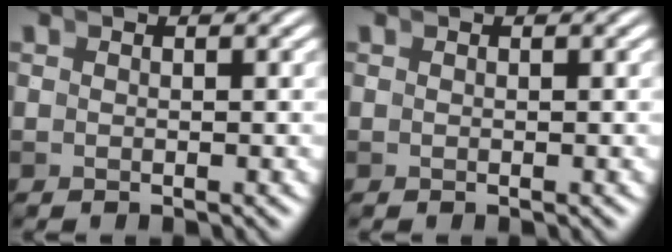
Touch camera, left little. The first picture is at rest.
{"total": 0.0}